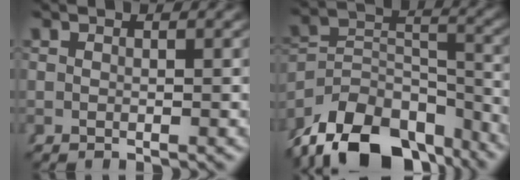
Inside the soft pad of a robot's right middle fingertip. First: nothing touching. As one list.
[{"total": 13.3, "force": [-8.0, 8.1, 6.8], "torque": [-0.117, -0.050, -0.108]}]